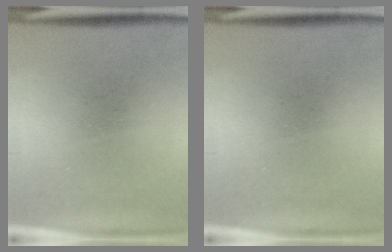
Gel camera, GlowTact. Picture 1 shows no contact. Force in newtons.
{"total": 0.0}